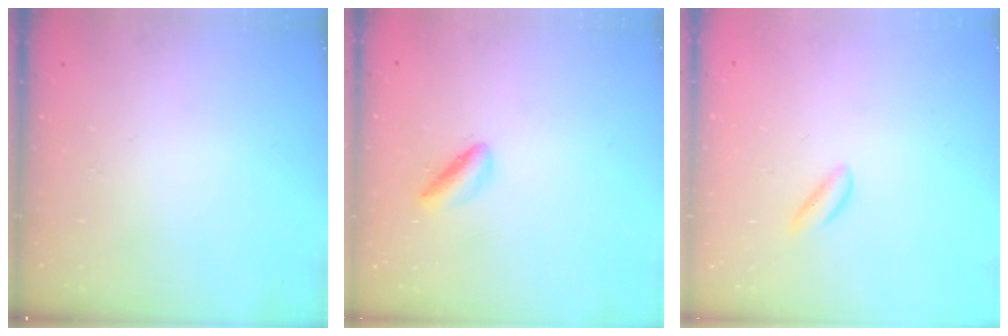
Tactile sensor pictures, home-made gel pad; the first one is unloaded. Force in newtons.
{"total": 3.2, "press": 3.1, "slide": 0.9}
{"total": 1.3, "press": 1.2, "slide": 0.4}